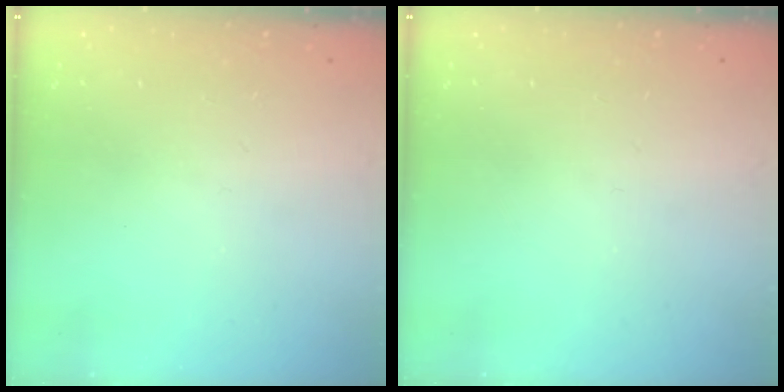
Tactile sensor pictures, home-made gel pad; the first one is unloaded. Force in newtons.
{"total": 0.0}